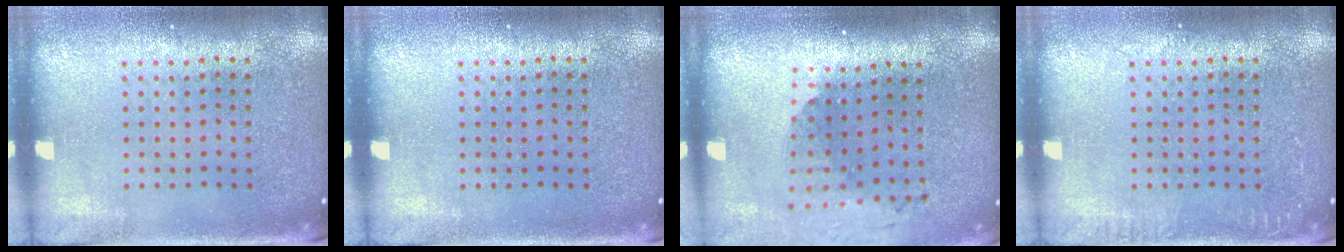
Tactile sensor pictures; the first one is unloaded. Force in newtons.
{"total": 0.0}
{"total": 1.9, "press": 1.4, "slide": 1.3}
{"total": 0.8, "press": 0.8, "slide": 0.0}